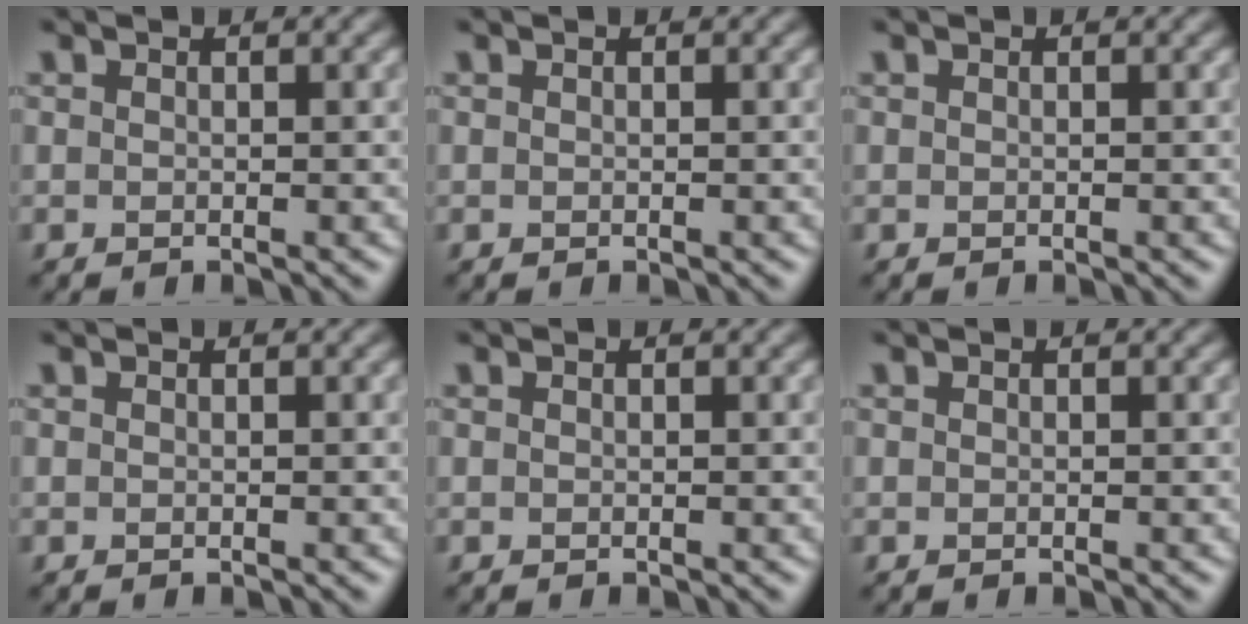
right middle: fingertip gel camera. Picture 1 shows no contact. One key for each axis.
{"total": 0.0}
{"total": 0.0}
{"total": 0.0}
{"total": 0.0}
{"total": 0.0}